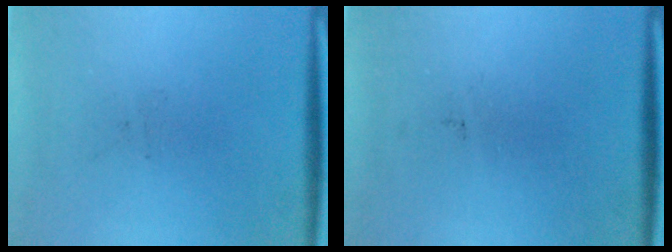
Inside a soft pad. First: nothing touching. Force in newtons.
{"total": 0.0}